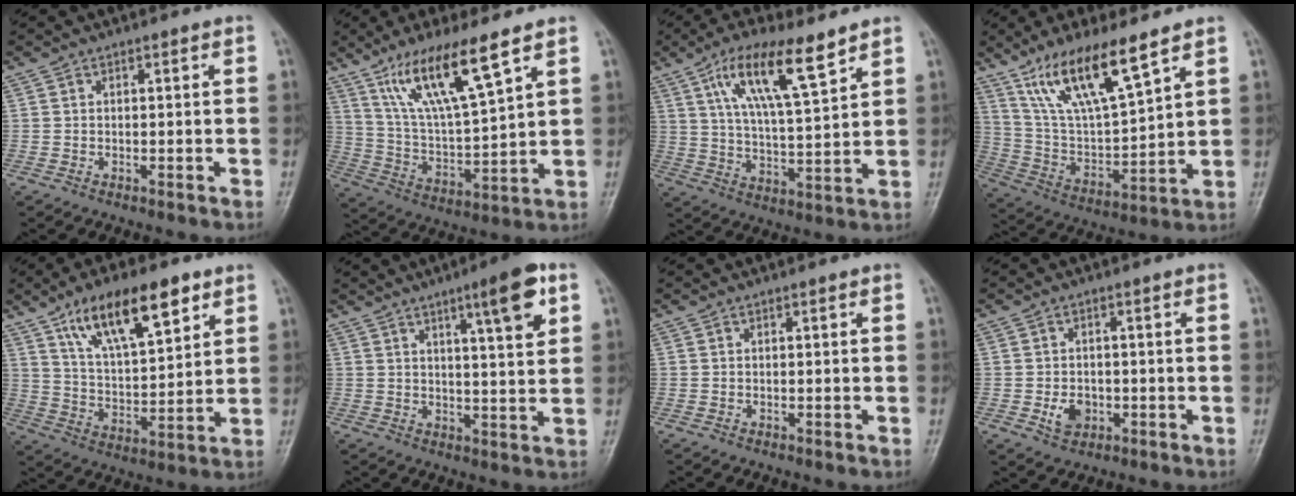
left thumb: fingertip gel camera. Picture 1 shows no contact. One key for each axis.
{"total": 14.4, "fx": 8.9, "fy": 2.5, "fz": 11.1, "tx": -0.205, "ty": -0.040, "tz": 0.181}
{"total": 13.3, "fx": 7.7, "fy": 3.1, "fz": 10.4, "tx": -0.178, "ty": -0.027, "tz": 0.143}
{"total": 15.7, "fx": 10.3, "fy": 3.7, "fz": 11.2, "tx": -0.199, "ty": -0.045, "tz": 0.211}
{"total": 16.1, "fx": 9.1, "fy": 6.0, "fz": 11.8, "tx": -0.173, "ty": -0.033, "tz": 0.164}
{"total": 9.2, "fx": 4.6, "fy": 1.4, "fz": 7.9, "tx": -0.109, "ty": -0.021, "tz": 0.065}
{"total": 0.0}
{"total": 4.0, "fx": -1.0, "fy": 3.1, "fz": 2.3, "tx": -0.026, "ty": 0.003, "tz": -0.012}